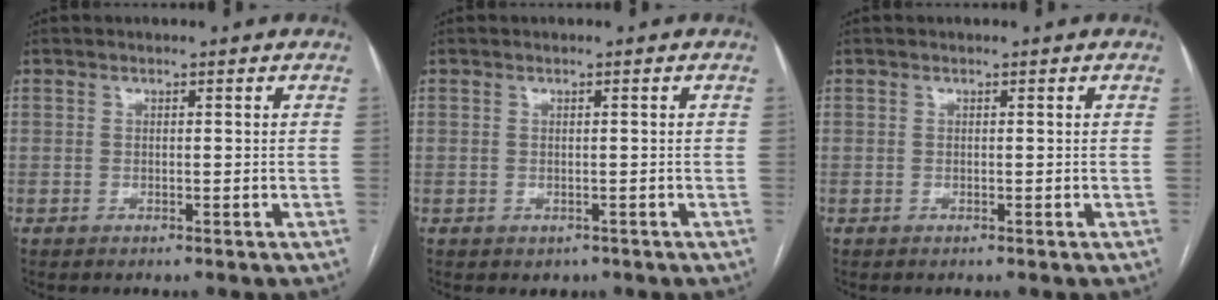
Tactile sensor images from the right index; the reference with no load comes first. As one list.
[{"total": 1.3, "force": [-0.6, 1.0, 0.5], "torque": [-0.005, 0.001, 0.001]}, {"total": 0.0}]